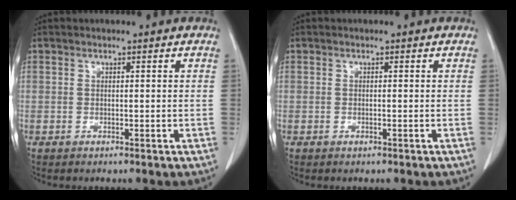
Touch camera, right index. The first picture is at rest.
{"total": 0.0}